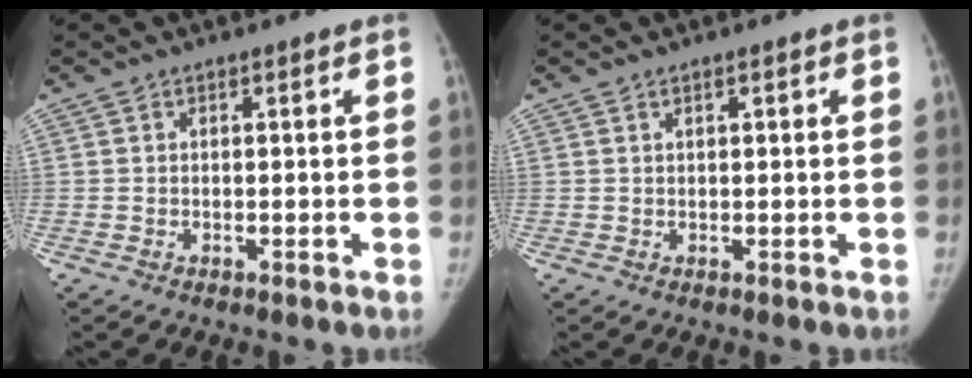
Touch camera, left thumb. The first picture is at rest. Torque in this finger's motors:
{"motor_torque": [-0.28, -0.11, -0.47, 0.26, -0.05]}